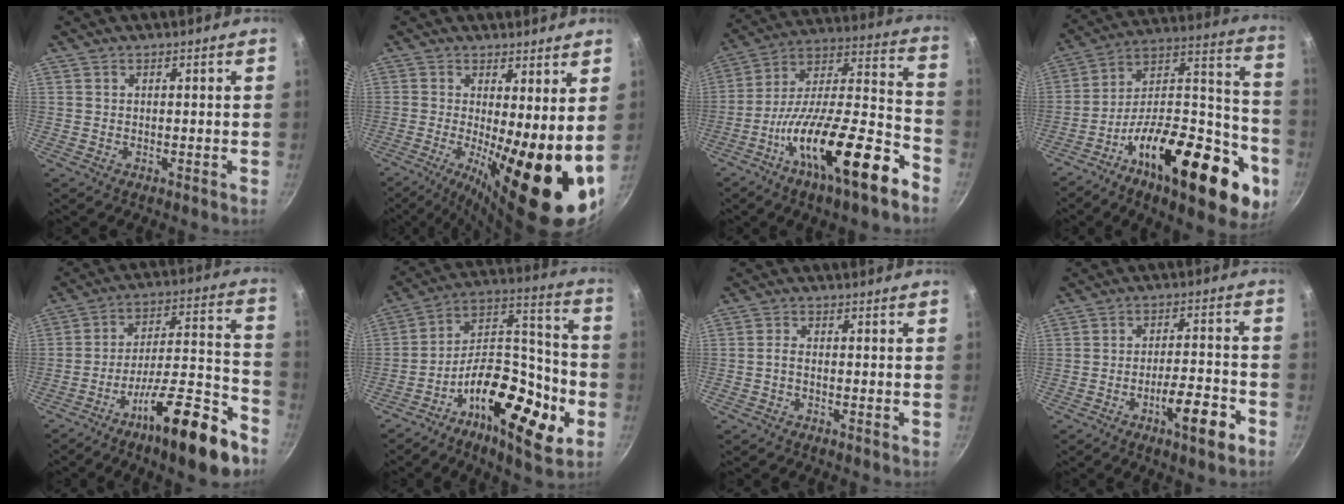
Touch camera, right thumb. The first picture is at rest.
{"total": 16.5, "force": [-1.8, 4.6, 15.8], "torque": [-0.226, -0.019, -0.026]}
{"total": 24.9, "force": [-13.0, 7.0, 20.0], "torque": [-0.284, 0.079, -0.227]}
{"total": 33.2, "force": [-14.6, 14.1, 26.3], "torque": [-0.325, 0.080, -0.233]}
{"total": 20.9, "force": [-12.6, 5.5, 15.7], "torque": [-0.204, 0.085, -0.205]}
{"total": 23.4, "force": [-9.1, 10.0, 19.1], "torque": [-0.267, 0.055, -0.156]}
{"total": 1.5, "force": [-0.7, 0.6, 1.2], "torque": [-0.030, 0.010, -0.020]}
{"total": 9.4, "force": [-4.7, 2.4, 7.8], "torque": [-0.108, 0.035, -0.070]}